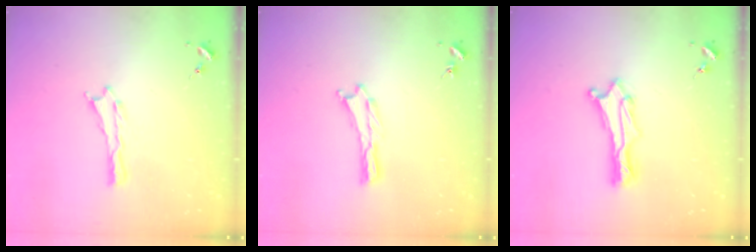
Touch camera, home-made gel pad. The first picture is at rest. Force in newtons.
{"total": 0.0}
{"total": 1.5, "press": 1.5, "slide": 0.1}